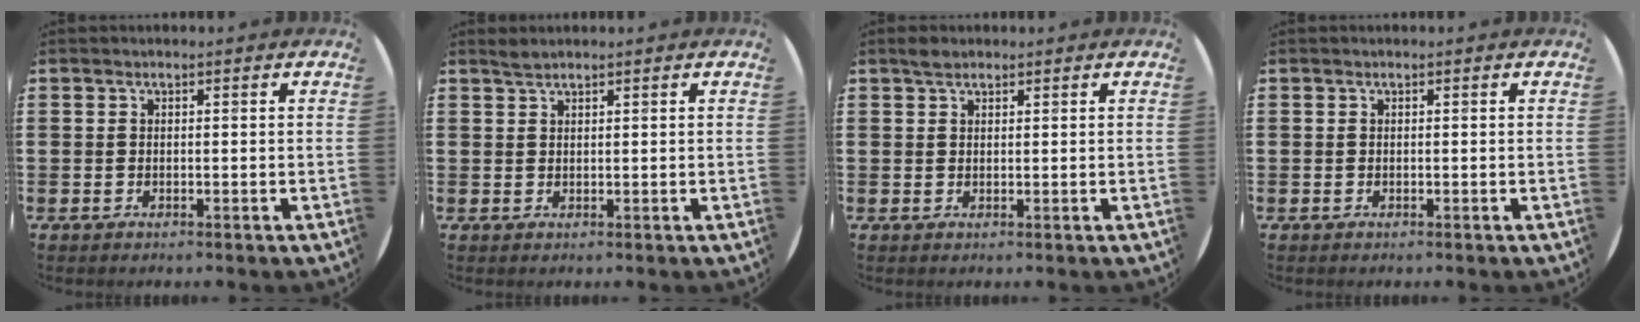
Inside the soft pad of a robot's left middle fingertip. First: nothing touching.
{"total": 1.1, "force": [1.0, 0.0, 0.2], "torque": [-0.005, 0.000, 0.020]}
{"total": 1.4, "force": [1.2, 0.6, 0.5], "torque": [-0.003, 0.002, 0.020]}
{"total": 0.0}